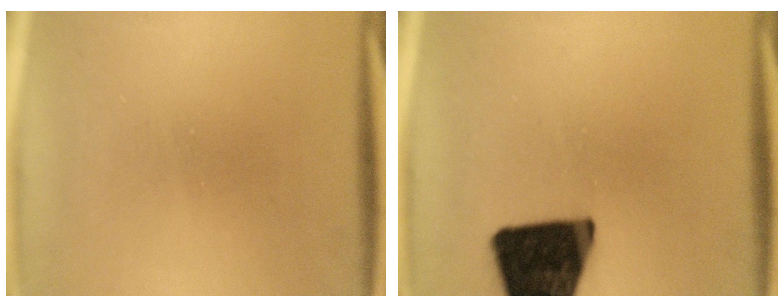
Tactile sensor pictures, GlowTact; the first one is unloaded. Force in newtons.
{"total": 19.8}